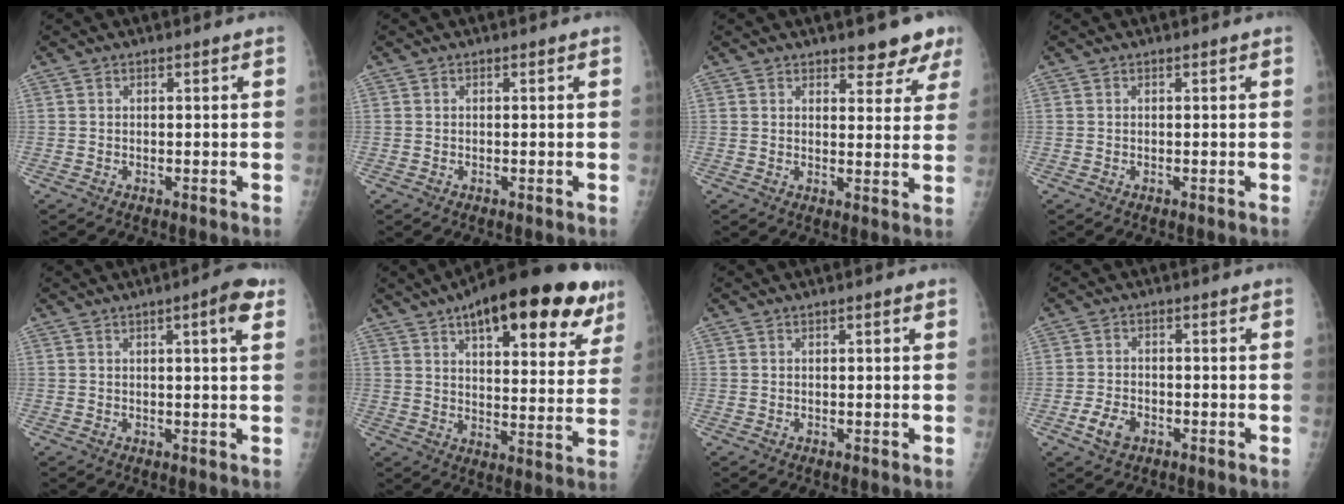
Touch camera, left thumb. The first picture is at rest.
{"total": 0.0}
{"total": 5.9, "force": [4.6, 2.5, 2.8], "torque": [0.001, -0.027, 0.053]}
{"total": 0.0}
{"total": 5.2, "force": [2.3, 0.8, 4.5], "torque": [-0.057, -0.003, 0.025]}
{"total": 26.2, "force": [14.8, 9.6, 19.3], "torque": [-0.244, -0.021, 0.207]}
{"total": 0.8, "force": [0.3, 0.2, 0.7], "torque": [-0.013, 0.002, 0.003]}
{"total": 4.1, "force": [-2.2, 2.7, 2.2], "torque": [-0.039, 0.008, -0.038]}